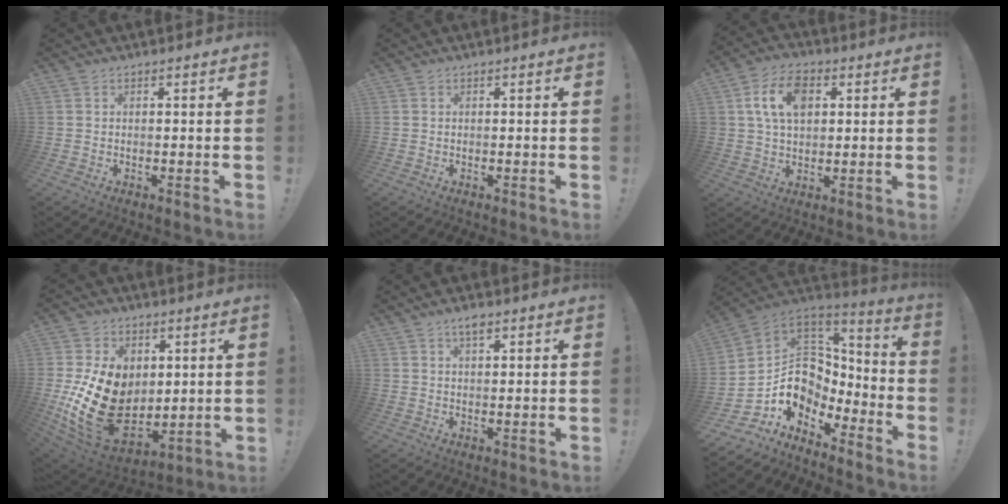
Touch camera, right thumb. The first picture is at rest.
{"total": 0.0}
{"total": 11.7, "force": [3.5, 7.9, 7.9], "torque": [-0.138, 0.011, 0.065]}
{"total": 23.9, "force": [-0.4, 17.4, 16.5], "torque": [-0.326, -0.011, 0.021]}
{"total": 3.3, "force": [2.1, 1.1, 2.2], "torque": [-0.035, -0.005, 0.035]}
{"total": 11.3, "force": [-1.5, 9.8, 5.5], "torque": [-0.107, -0.015, -0.011]}